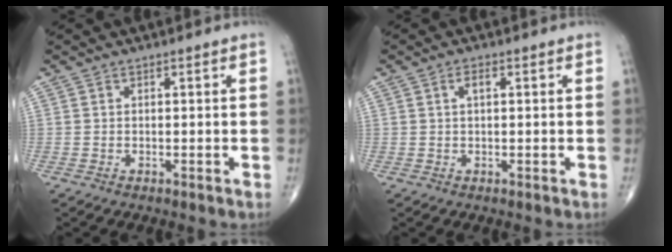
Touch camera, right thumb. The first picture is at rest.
{"total": 2.0, "force": [0.6, 0.9, 1.7], "torque": [-0.031, 0.005, 0.012]}